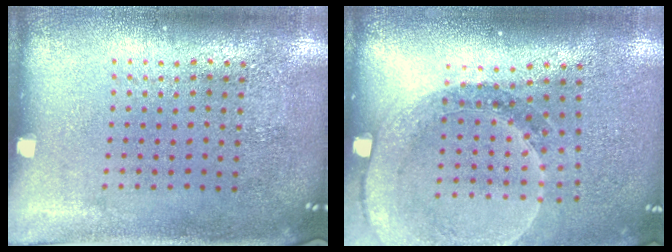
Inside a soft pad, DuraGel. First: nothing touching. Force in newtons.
{"total": 1.6, "press": 1.6, "slide": 0.1}